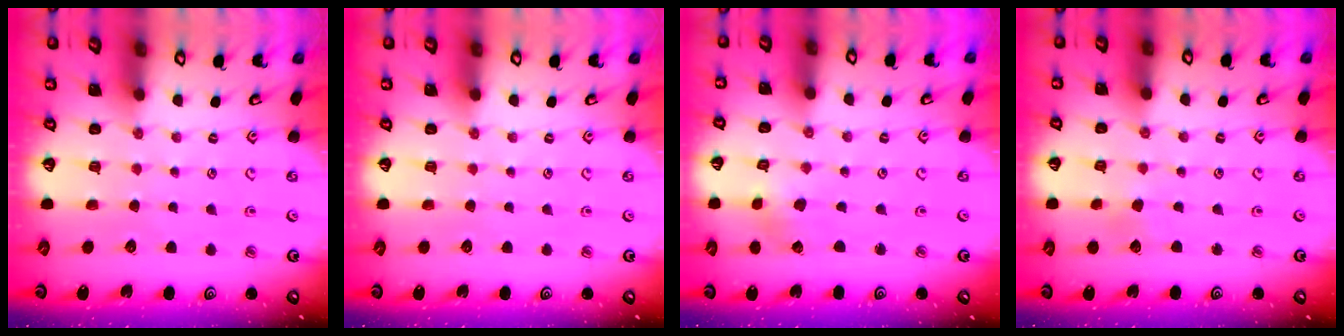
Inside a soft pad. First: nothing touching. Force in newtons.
{"total": 0.0}
{"total": 1.2, "press": 1.1, "slide": 0.2}
{"total": 2.8, "press": 2.8, "slide": 0.3}